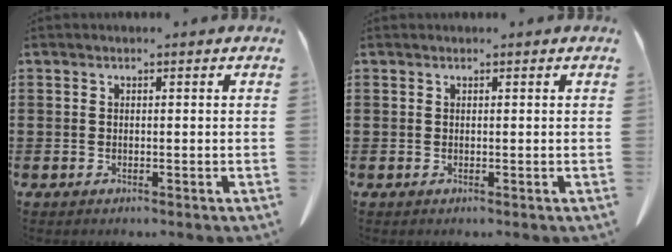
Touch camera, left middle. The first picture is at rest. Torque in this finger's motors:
{"motor_torque": [0.32, 0.28, 0.10, 0.01]}